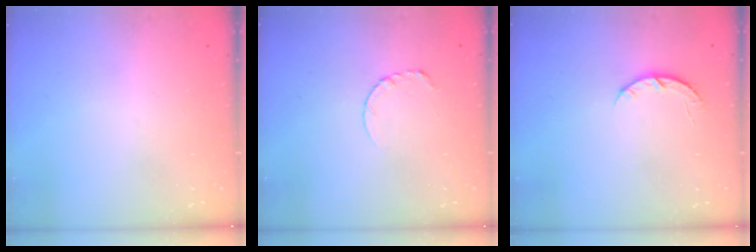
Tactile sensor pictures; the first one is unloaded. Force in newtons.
{"total": 3.9, "press": 3.9, "slide": 0.3}
{"total": 3.9, "press": 3.8, "slide": 0.6}